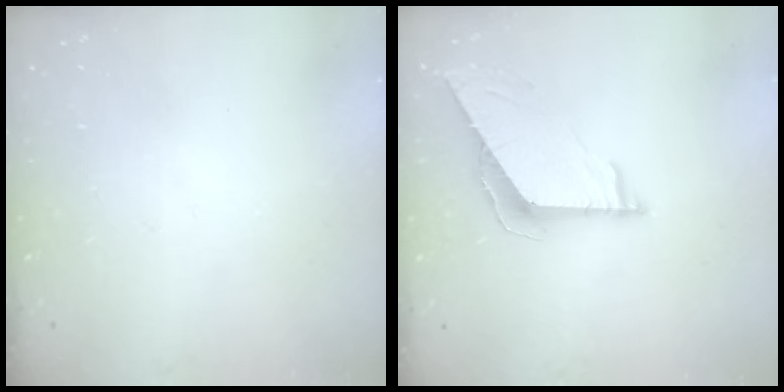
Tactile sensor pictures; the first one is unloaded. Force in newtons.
{"total": 7.2, "press": 7.2, "slide": 0.5}